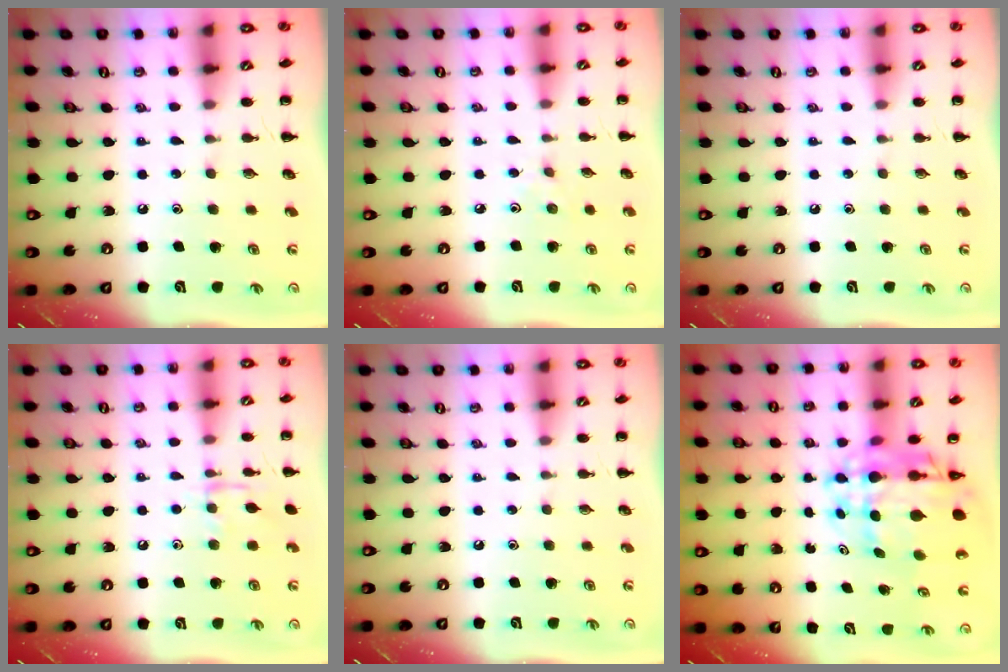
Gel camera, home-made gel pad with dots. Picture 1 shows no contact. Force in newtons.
{"total": 2.5, "press": 2.3, "slide": 1.0}
{"total": 0.0}
{"total": 7.8, "press": 7.8, "slide": 0.9}
{"total": 0.0}
{"total": 10.8, "press": 10.2, "slide": 3.7}